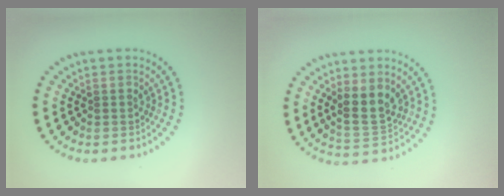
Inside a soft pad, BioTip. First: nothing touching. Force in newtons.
{"total": 3.4, "press": 3.2, "slide": 1.1}